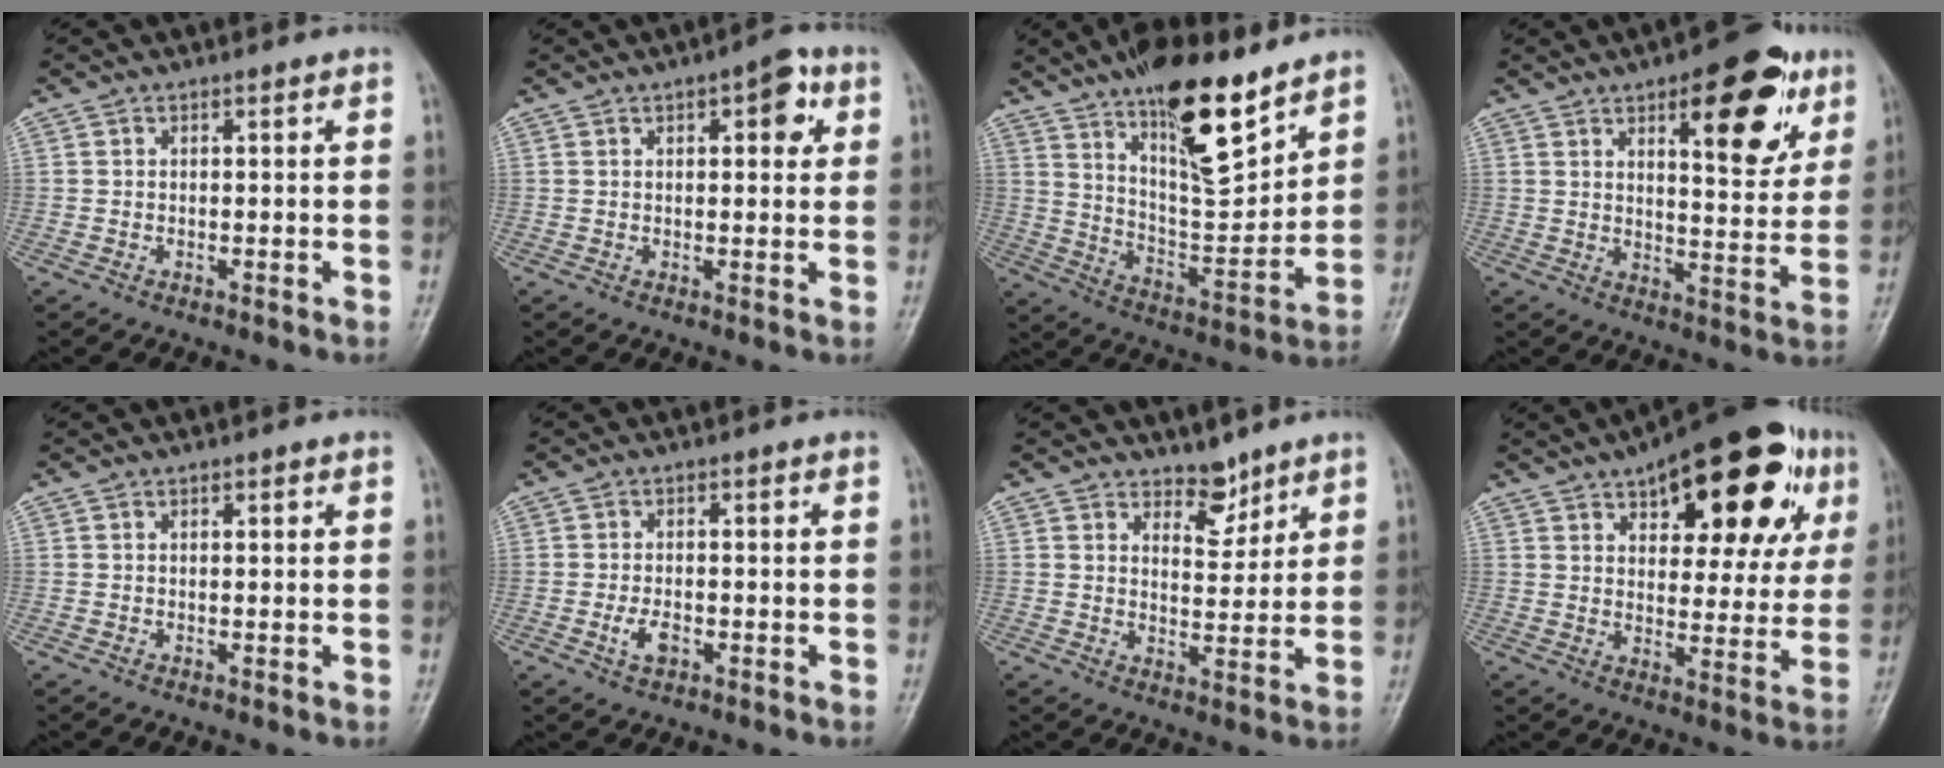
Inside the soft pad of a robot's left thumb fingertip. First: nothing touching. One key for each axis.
{"total": 5.8, "fx": 2.2, "fy": 2.6, "fz": 4.7, "tx": -0.040, "ty": 0.000, "tz": 0.021}
{"total": 19.1, "fx": 12.6, "fy": 6.3, "fz": 13.0, "tx": -0.176, "ty": -0.078, "tz": 0.220}
{"total": 15.9, "fx": 7.7, "fy": 6.2, "fz": 12.4, "tx": -0.126, "ty": -0.029, "tz": 0.103}
{"total": 0.7, "fx": 0.3, "fy": 0.4, "fz": 0.5, "tx": -0.004, "ty": 0.000, "tz": 0.004}
{"total": 3.2, "fx": -1.2, "fy": 1.8, "fz": 2.4, "tx": -0.045, "ty": 0.004, "tz": -0.021}
{"total": 4.8, "fx": 3.8, "fy": 2.3, "fz": 1.7, "tx": -0.003, "ty": -0.033, "tz": 0.064}
{"total": 24.6, "fx": 11.7, "fy": 11.0, "fz": 18.6, "tx": -0.220, "ty": -0.002, "tz": 0.163}